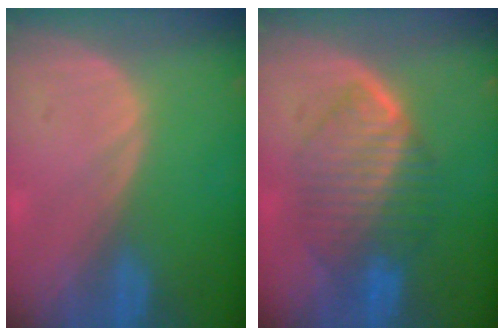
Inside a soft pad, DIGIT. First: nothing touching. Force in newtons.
{"total": 7.8, "press": 7.8, "slide": 0.3}